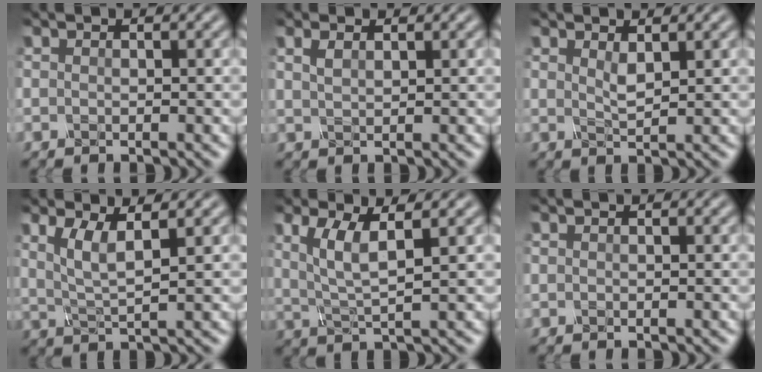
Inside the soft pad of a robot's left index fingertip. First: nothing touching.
{"total": 1.2, "force": [0.6, 0.5, 0.9], "torque": [-0.022, 0.002, 0.014]}
{"total": 1.2, "force": [0.7, 0.3, 1.0], "torque": [-0.023, -0.003, 0.014]}
{"total": 3.5, "force": [1.1, 0.8, 3.3], "torque": [-0.073, -0.006, 0.023]}
{"total": 4.2, "force": [1.0, 1.0, 3.9], "torque": [-0.085, -0.005, 0.024]}
{"total": 0.0}